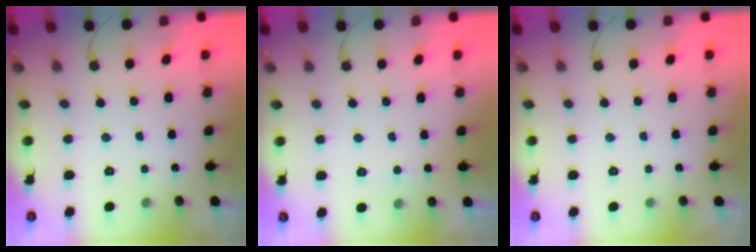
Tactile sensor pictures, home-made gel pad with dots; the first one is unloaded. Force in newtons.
{"total": 3.6, "press": 3.6, "slide": 0.4}
{"total": 0.0}